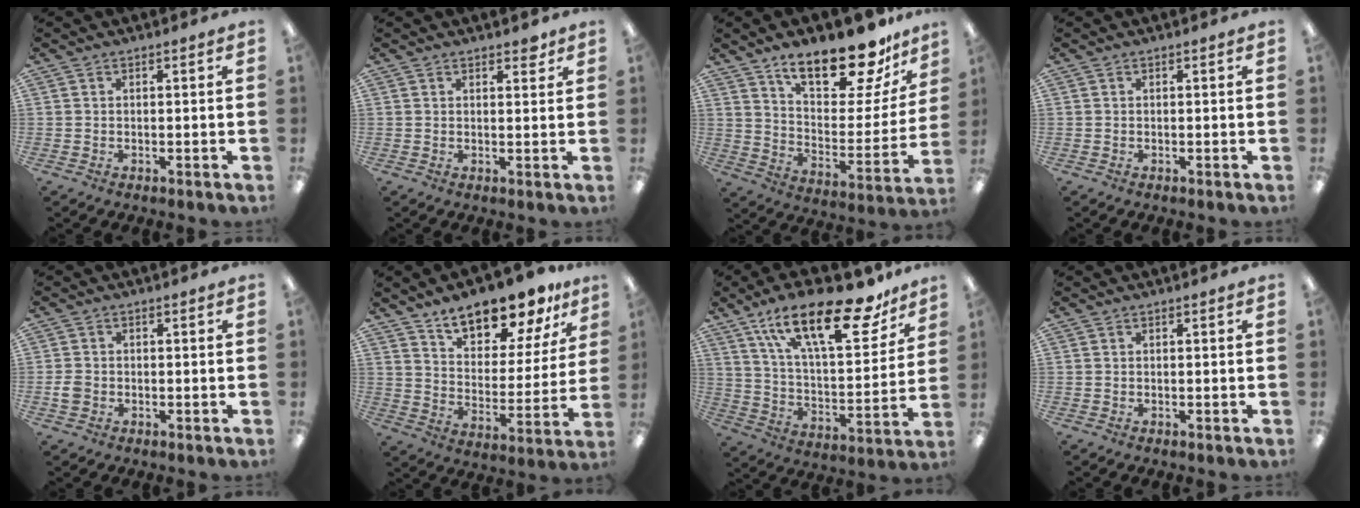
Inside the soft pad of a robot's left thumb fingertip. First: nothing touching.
{"total": 2.4, "force": [2.0, 0.8, 1.0], "torque": [0.004, -0.012, 0.031]}
{"total": 21.2, "force": [16.7, 7.2, 10.9], "torque": [-0.162, -0.114, 0.281]}
{"total": 0.0}
{"total": 2.6, "force": [-0.6, 2.2, 1.3], "torque": [-0.021, 0.005, -0.010]}
{"total": 14.6, "force": [13.0, 4.4, 5.1], "torque": [-0.087, -0.095, 0.231]}
{"total": 26.1, "force": [17.2, 9.2, 17.4], "torque": [-0.267, -0.096, 0.283]}
{"total": 0.0}